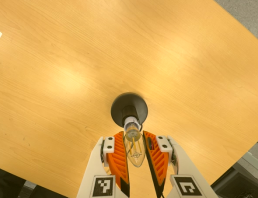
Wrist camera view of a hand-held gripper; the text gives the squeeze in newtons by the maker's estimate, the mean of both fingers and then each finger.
{"total": 11.8, "left": 11.4, "right": 12.2}